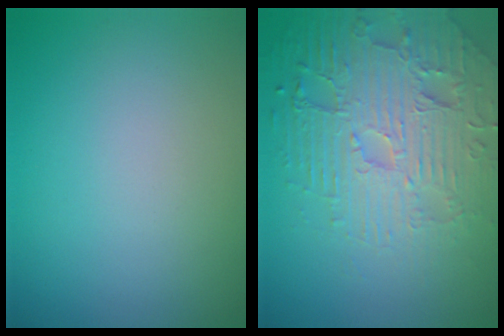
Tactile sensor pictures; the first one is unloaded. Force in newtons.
{"total": 6.7, "press": 5.2, "slide": 4.2}